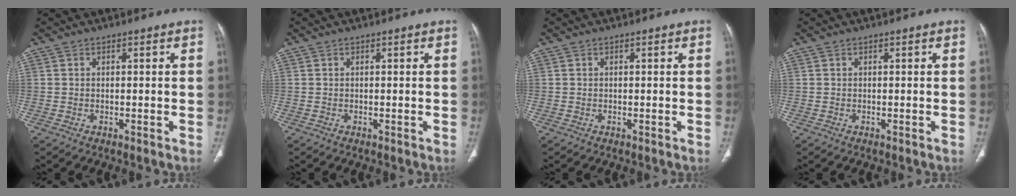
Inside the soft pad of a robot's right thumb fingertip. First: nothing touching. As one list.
[{"total": 0.0}, {"total": 0.0}, {"total": 0.0}]